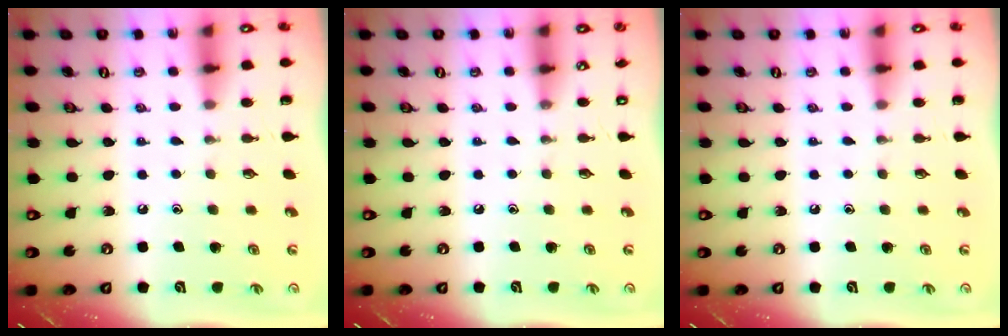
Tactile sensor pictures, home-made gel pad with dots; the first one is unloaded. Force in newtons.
{"total": 0.0}
{"total": 0.0}